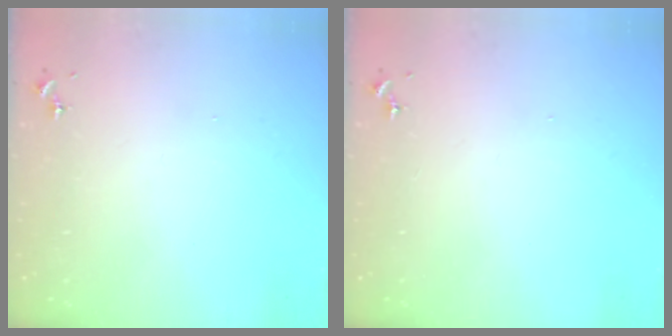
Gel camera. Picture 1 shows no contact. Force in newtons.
{"total": 0.0}